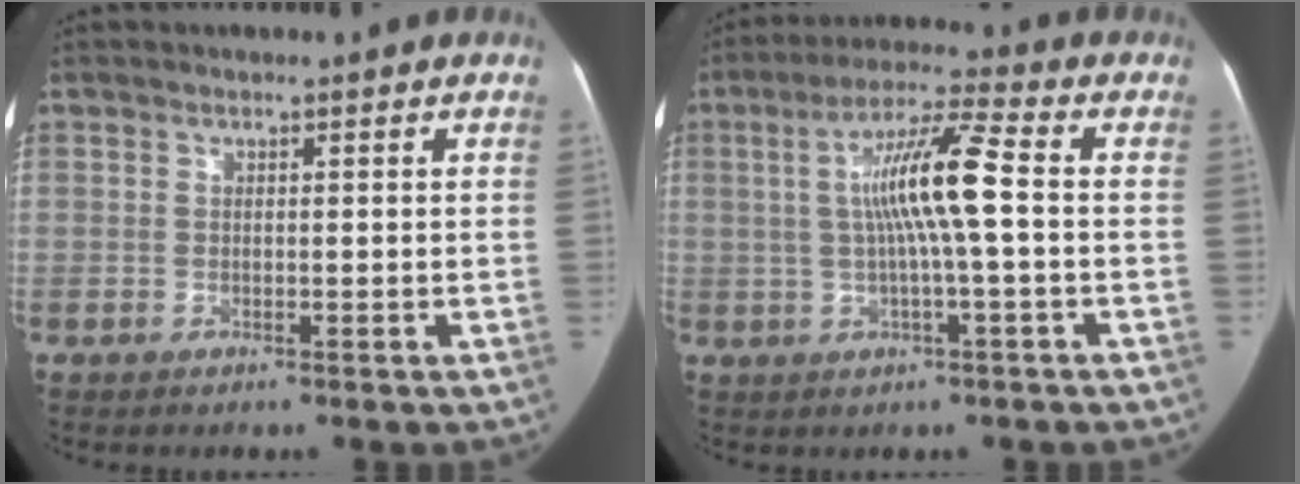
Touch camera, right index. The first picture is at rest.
{"total": 10.1, "force": [0.3, 0.0, 10.0], "torque": [-0.190, 0.013, 0.003]}